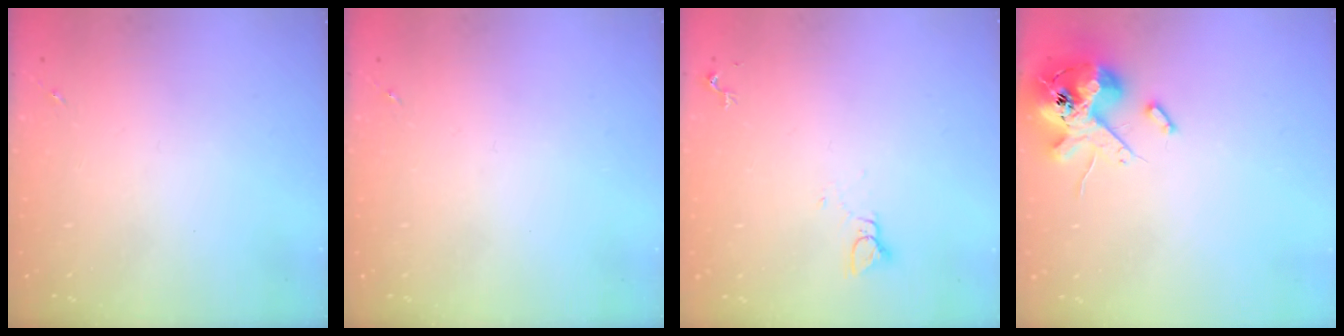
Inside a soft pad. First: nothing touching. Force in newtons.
{"total": 0.0}
{"total": 2.8, "press": 2.8, "slide": 0.1}
{"total": 14.9, "press": 14.7, "slide": 2.3}